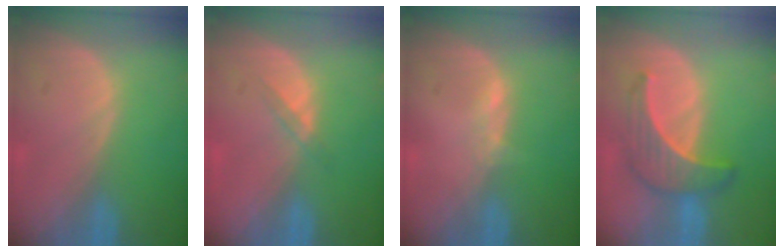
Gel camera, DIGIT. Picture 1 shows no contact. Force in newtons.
{"total": 1.8, "press": 1.4, "slide": 1.0}
{"total": 1.1, "press": 1.1, "slide": 0.3}
{"total": 6.6, "press": 6.3, "slide": 2.0}